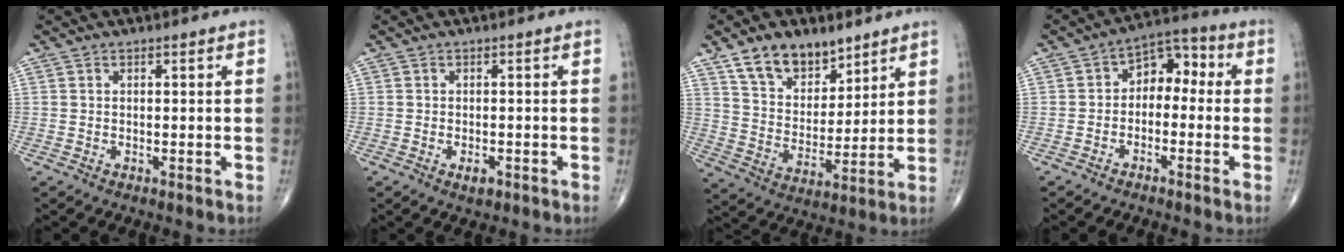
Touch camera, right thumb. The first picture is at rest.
{"total": 1.9, "force": [-0.9, 1.0, 1.4], "torque": [-0.020, 0.000, -0.012]}
{"total": 12.3, "force": [8.3, 7.1, 5.8], "torque": [-0.065, -0.053, 0.152]}
{"total": 7.3, "force": [-0.7, 5.0, 5.2], "torque": [-0.044, 0.043, -0.029]}